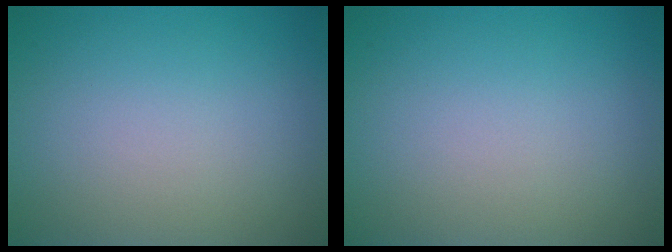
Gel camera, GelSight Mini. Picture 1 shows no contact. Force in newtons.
{"total": 0.0}